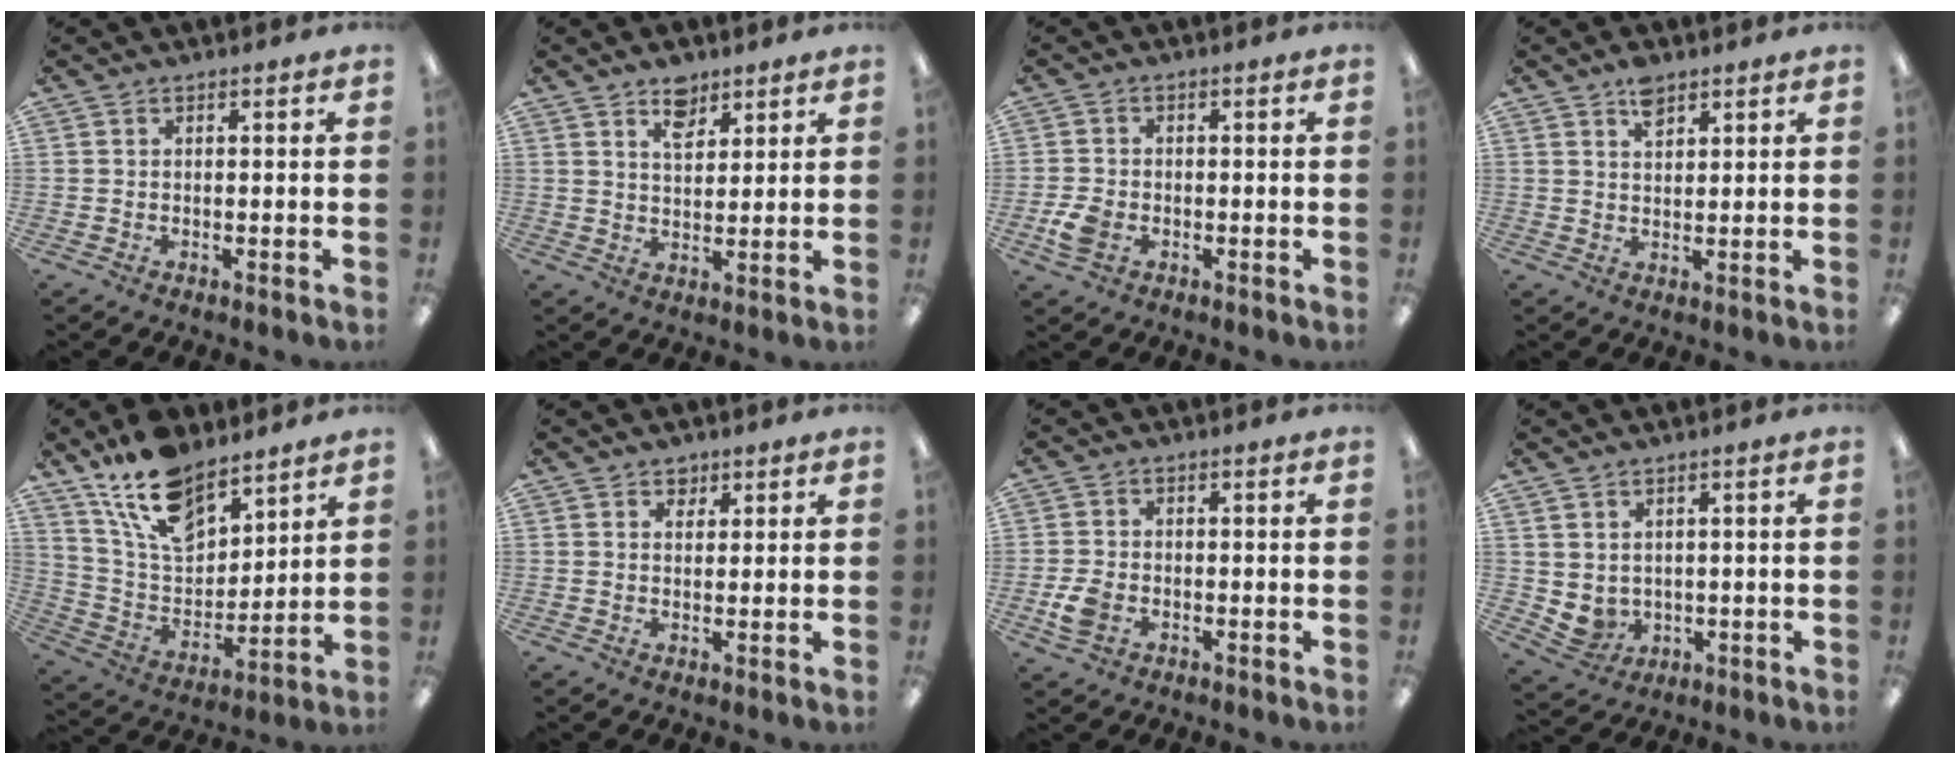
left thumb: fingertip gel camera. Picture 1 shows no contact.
{"total": 6.3, "force": [4.4, 3.5, 2.8], "torque": [-0.029, -0.021, 0.075]}
{"total": 5.0, "force": [-1.8, 3.6, 3.0], "torque": [-0.064, 0.005, -0.033]}
{"total": 4.5, "force": [3.0, 2.4, 2.4], "torque": [-0.030, -0.010, 0.051]}
{"total": 16.1, "force": [11.9, 7.6, 7.7], "torque": [-0.156, -0.061, 0.222]}
{"total": 2.8, "force": [2.0, 1.8, 0.5], "torque": [0.001, -0.007, 0.034]}
{"total": 4.9, "force": [-1.6, 3.5, 3.1], "torque": [-0.067, 0.004, -0.029]}
{"total": 3.7, "force": [1.8, 3.0, 1.2], "torque": [-0.036, -0.010, 0.037]}